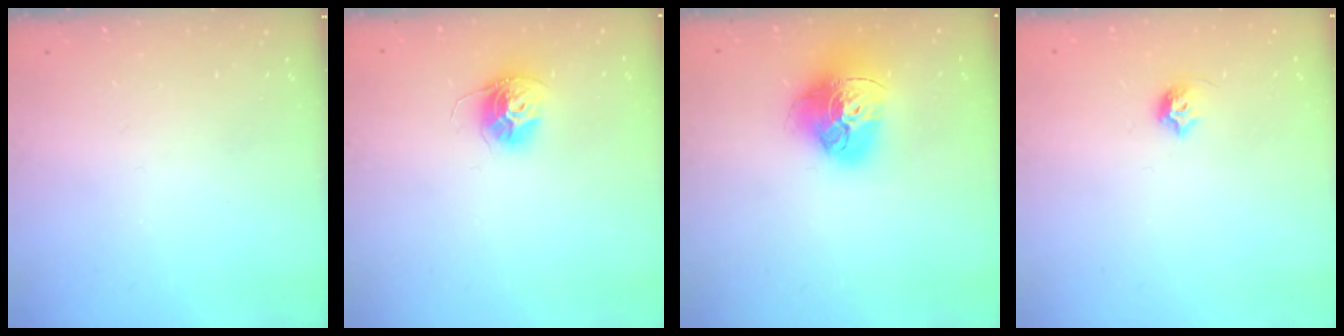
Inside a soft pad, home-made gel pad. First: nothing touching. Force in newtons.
{"total": 11.4, "press": 11.3, "slide": 0.8}
{"total": 17.8, "press": 17.8, "slide": 1.6}
{"total": 5.7, "press": 5.6, "slide": 1.0}